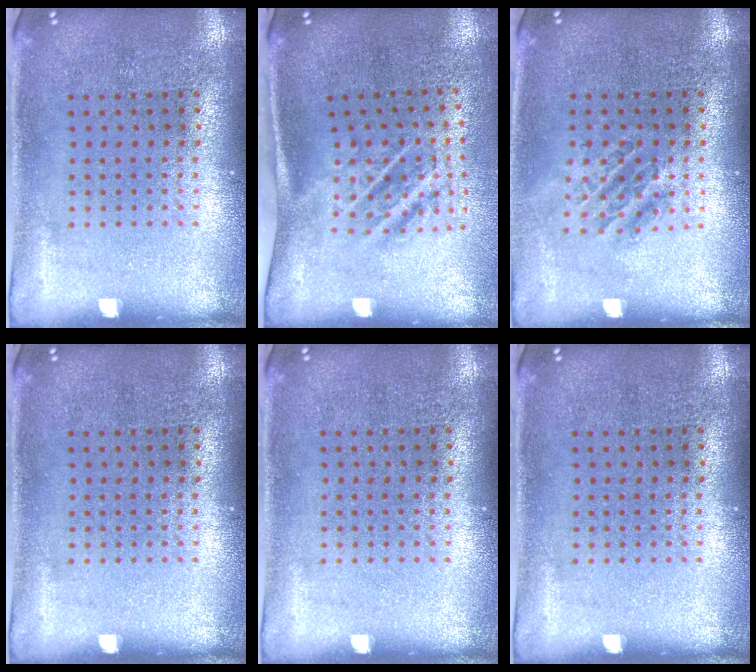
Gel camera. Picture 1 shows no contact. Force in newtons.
{"total": 1.8, "press": 1.2, "slide": 1.4}
{"total": 1.1, "press": 1.1, "slide": 0.3}
{"total": 0.0}
{"total": 0.0}
{"total": 0.0}